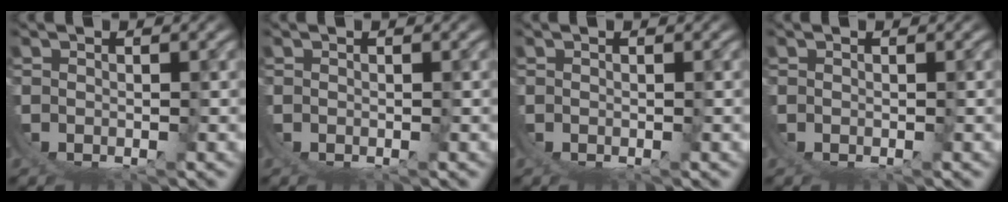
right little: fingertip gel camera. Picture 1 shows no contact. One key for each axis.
{"total": 0.0}
{"total": 0.0}
{"total": 0.0}